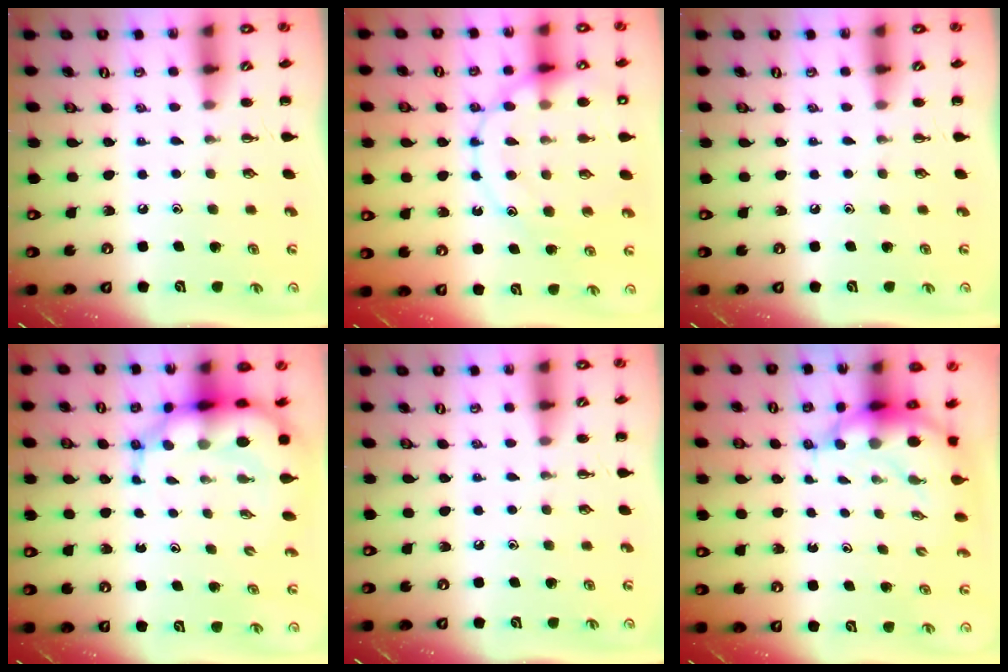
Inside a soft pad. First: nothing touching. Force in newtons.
{"total": 16.5, "press": 16.3, "slide": 2.2}
{"total": 0.0}
{"total": 9.1, "press": 8.7, "slide": 2.6}
{"total": 0.0}
{"total": 7.0, "press": 6.9, "slide": 1.3}